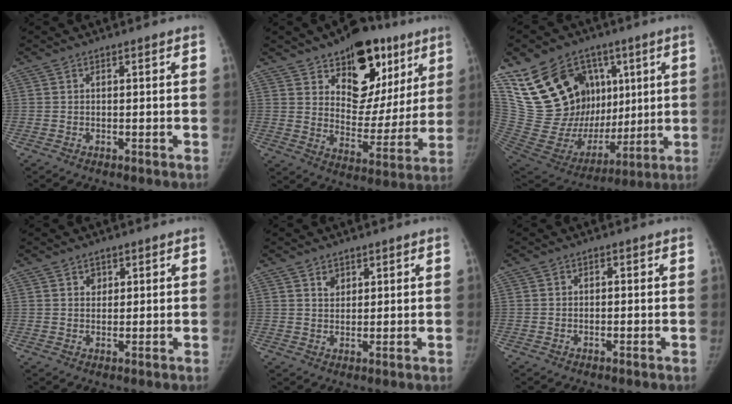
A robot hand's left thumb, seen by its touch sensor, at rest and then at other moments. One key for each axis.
{"total": 20.4, "fx": 11.8, "fy": 11.8, "fz": 11.8, "tx": -0.101, "ty": -0.049, "tz": 0.175}
{"total": 26.7, "fx": 9.8, "fy": 18.7, "fz": 16.4, "tx": -0.255, "ty": -0.001, "tz": 0.194}
{"total": 2.1, "fx": 1.1, "fy": 1.6, "fz": 0.7, "tx": 0.004, "ty": -0.006, "tz": 0.015}
{"total": 2.7, "fx": 1.6, "fy": 1.9, "fz": 0.9, "tx": 0.000, "ty": -0.012, "tz": 0.029}
{"total": 0.7, "fx": -0.2, "fy": 0.7, "fz": 0.2, "tx": 0.004, "ty": 0.004, "tz": -0.007}